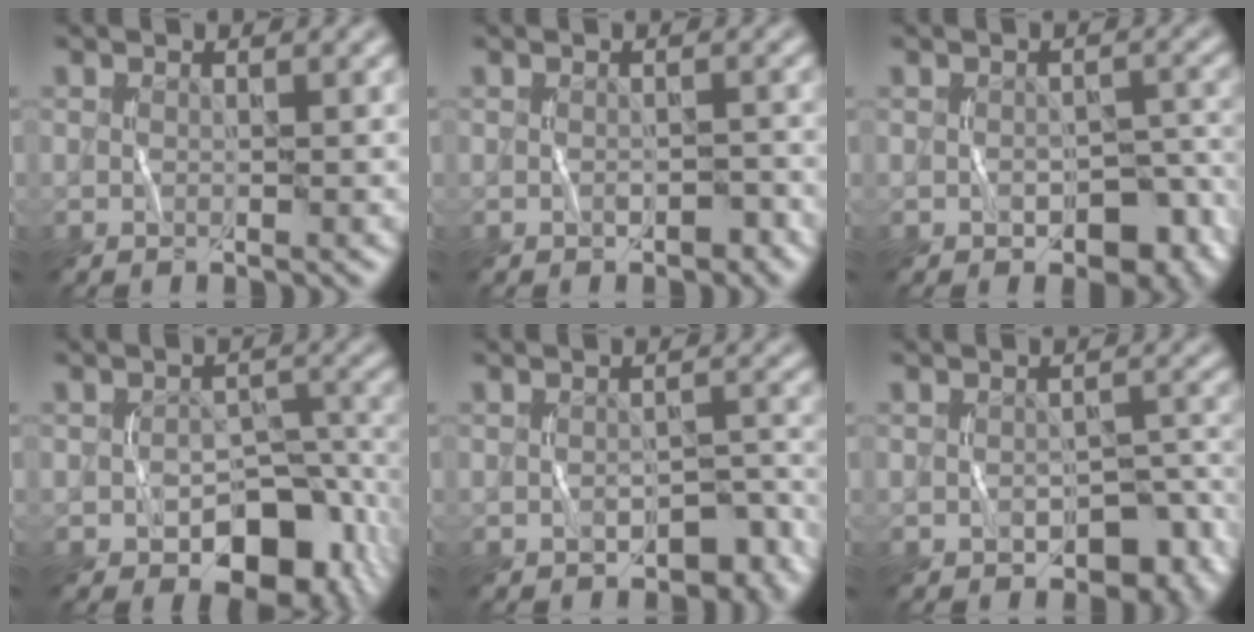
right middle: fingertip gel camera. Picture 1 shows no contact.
{"total": 1.2, "force": [-0.6, 0.8, 0.7], "torque": [-0.011, 0.000, -0.007]}
{"total": 5.4, "force": [-2.5, 3.5, 3.3], "torque": [-0.038, 0.000, -0.030]}
{"total": 8.4, "force": [-3.9, 5.3, 5.2], "torque": [-0.060, 0.001, -0.054]}
{"total": 4.1, "force": [-2.4, 2.4, 2.2], "torque": [-0.022, 0.001, -0.029]}
{"total": 5.8, "force": [-3.1, 3.6, 3.3], "torque": [-0.034, -0.001, -0.037]}